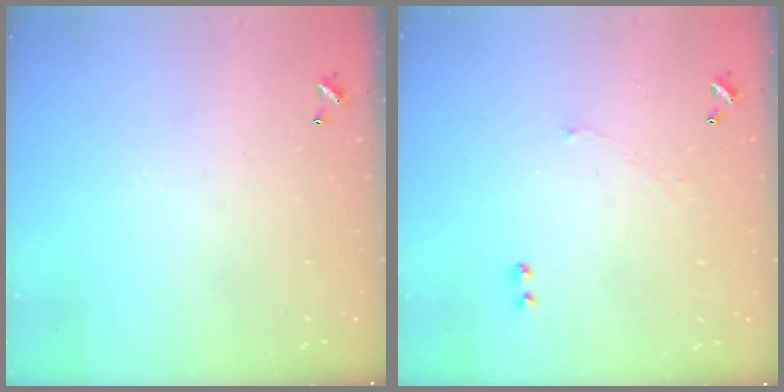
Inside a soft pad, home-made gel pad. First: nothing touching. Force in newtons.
{"total": 1.0, "press": 0.7, "slide": 0.6}